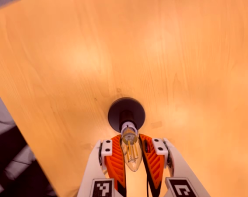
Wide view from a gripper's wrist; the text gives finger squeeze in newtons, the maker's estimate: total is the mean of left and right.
{"total": 22.6, "left": 21.7, "right": 23.4}